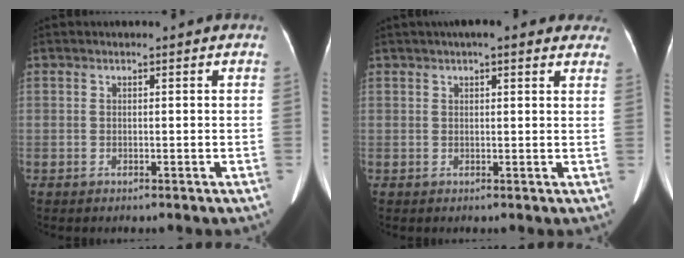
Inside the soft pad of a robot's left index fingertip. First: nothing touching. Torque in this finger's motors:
{"motor_torque": [0.73, -0.84, 0.09, 0.08]}